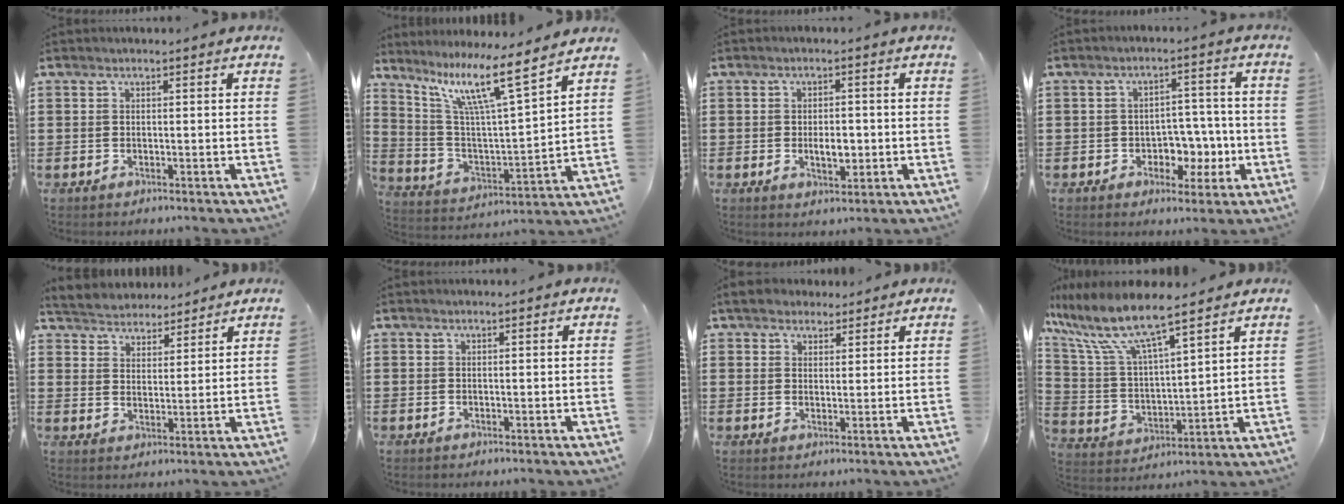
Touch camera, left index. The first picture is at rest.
{"total": 11.6, "force": [8.2, 0.6, 8.2], "torque": [-0.179, -0.045, 0.131]}
{"total": 3.7, "force": [-0.5, 1.8, 3.3], "torque": [-0.045, -0.004, -0.014]}
{"total": 5.6, "force": [-1.5, 4.3, 3.1], "torque": [-0.050, 0.008, -0.032]}
{"total": 4.0, "force": [3.8, 1.0, -0.5], "torque": [-0.012, -0.015, 0.069]}
{"total": 0.0}
{"total": 3.7, "force": [3.1, 1.8, 0.8], "torque": [-0.028, 0.005, 0.058]}
{"total": 9.2, "force": [7.6, 1.2, 5.0], "torque": [-0.137, -0.045, 0.125]}